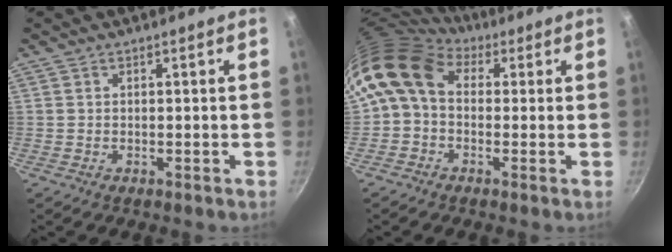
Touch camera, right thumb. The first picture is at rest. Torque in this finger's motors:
{"motor_torque": [0.93, 3.28, 1.03, -0.94, 0.49]}